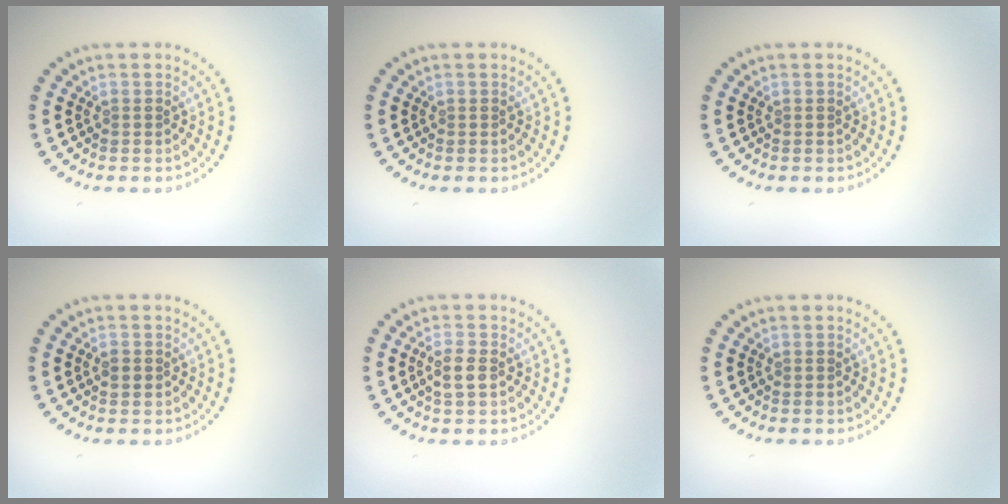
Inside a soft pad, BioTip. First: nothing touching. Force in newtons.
{"total": 0.0}
{"total": 0.0}
{"total": 1.3, "press": 1.3, "slide": 0.2}
{"total": 1.8, "press": 1.8, "slide": 0.3}
{"total": 0.0}